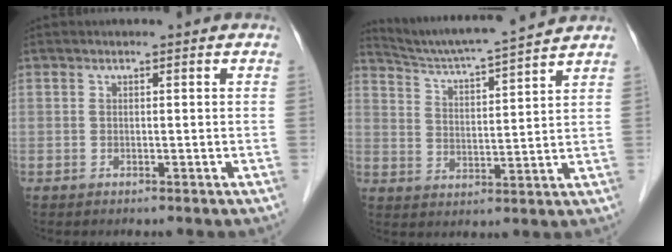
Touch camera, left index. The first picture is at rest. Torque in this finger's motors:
{"motor_torque": [0.44, -0.61, 0.00, 0.01]}